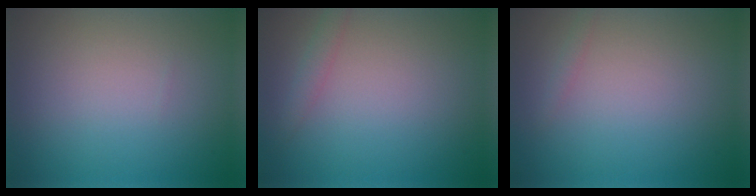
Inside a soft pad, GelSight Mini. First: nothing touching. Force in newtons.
{"total": 1.2, "press": 1.2, "slide": 0.0}
{"total": 0.6, "press": 0.6, "slide": 0.0}